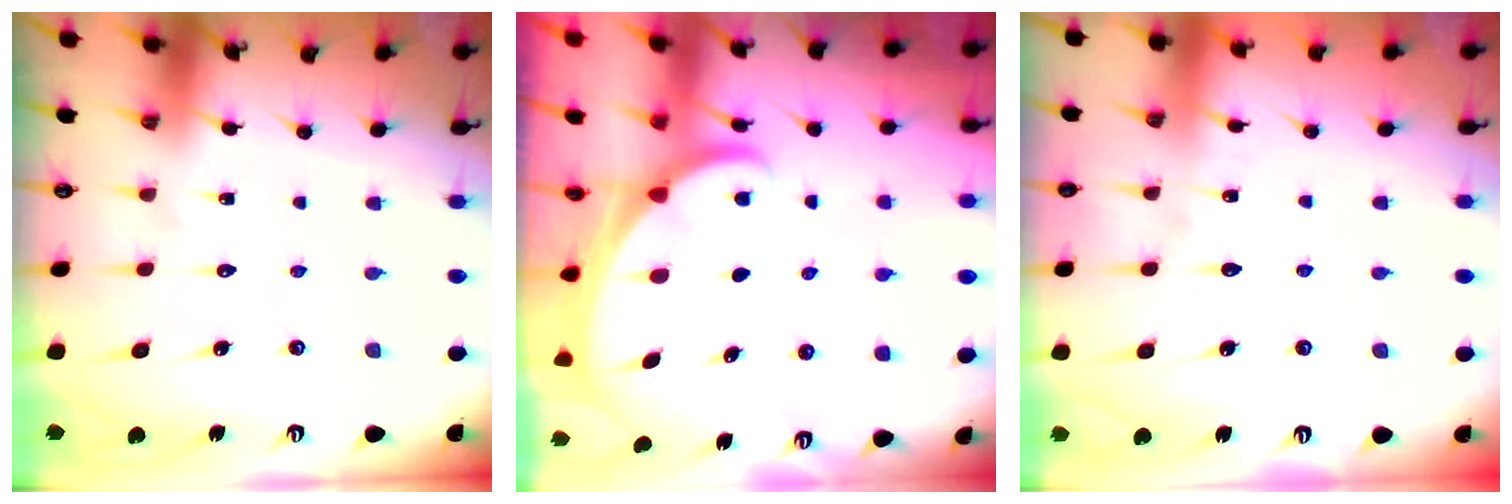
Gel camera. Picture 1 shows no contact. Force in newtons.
{"total": 1.6, "press": 1.6, "slide": 0.0}
{"total": 2.3, "press": 2.3, "slide": 0.3}